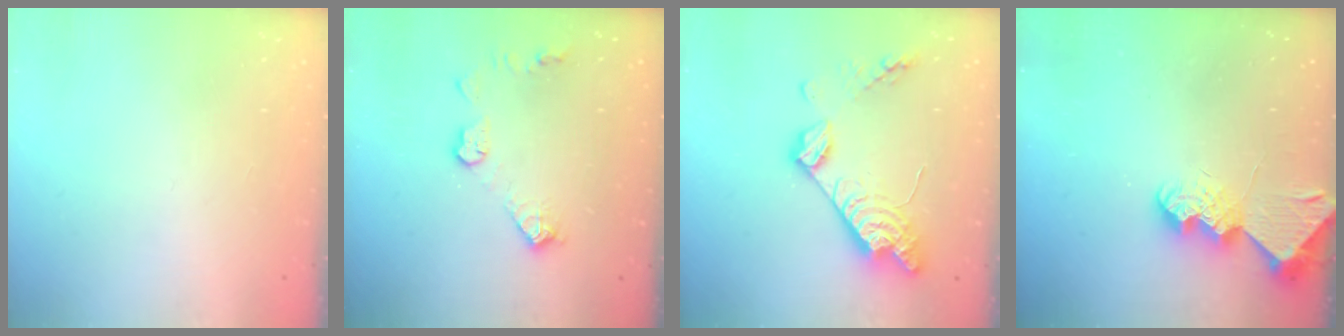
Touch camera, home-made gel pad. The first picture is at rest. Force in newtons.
{"total": 8.6, "press": 8.6, "slide": 0.4}
{"total": 14.9, "press": 14.8, "slide": 1.1}
{"total": 8.6, "press": 8.6, "slide": 0.7}